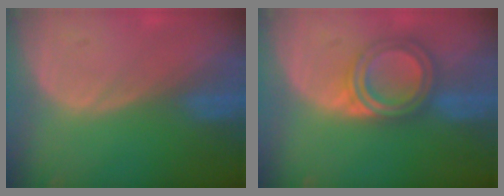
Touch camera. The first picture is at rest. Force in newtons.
{"total": 5.8, "press": 5.8, "slide": 0.2}